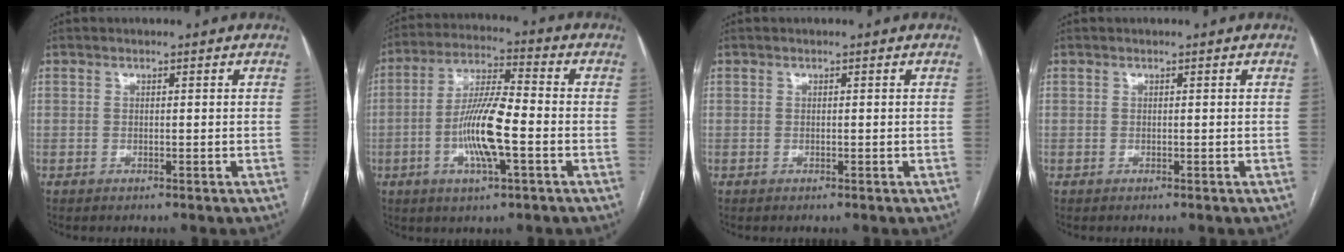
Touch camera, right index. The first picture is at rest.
{"total": 11.4, "force": [-2.9, 1.8, 10.8], "torque": [-0.213, 0.002, -0.055]}
{"total": 0.0}
{"total": 0.0}